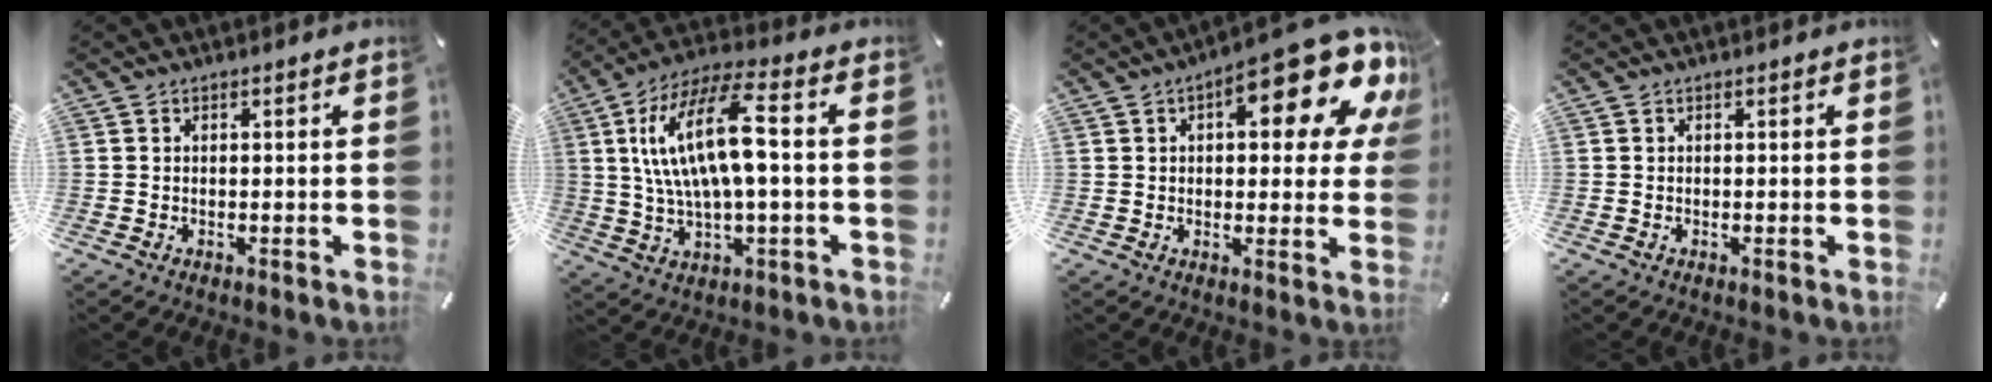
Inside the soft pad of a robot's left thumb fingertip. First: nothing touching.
{"total": 17.7, "force": [2.8, 6.3, 16.3], "torque": [-0.340, 0.002, 0.039]}
{"total": 17.7, "force": [8.6, 7.0, 13.8], "torque": [-0.171, -0.055, 0.137]}
{"total": 0.0}